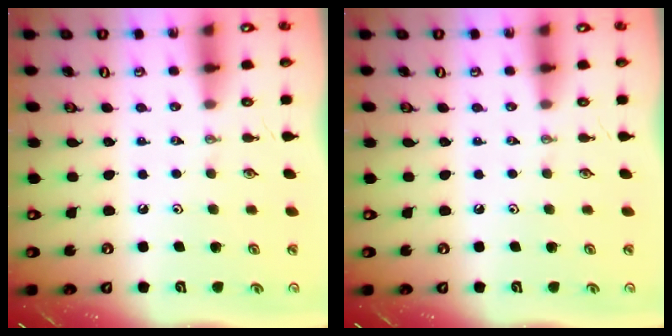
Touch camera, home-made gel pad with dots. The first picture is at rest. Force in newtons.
{"total": 0.0}